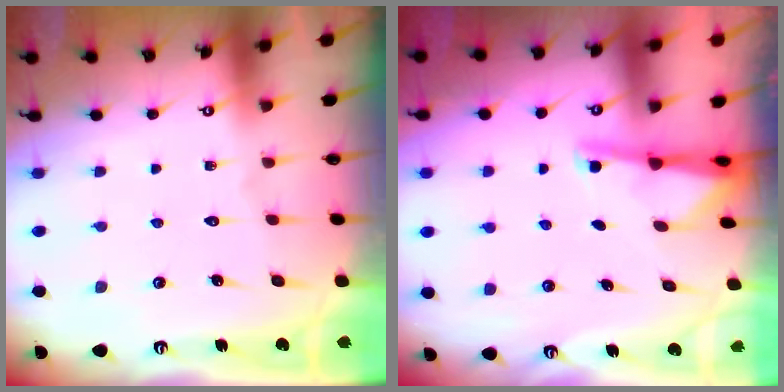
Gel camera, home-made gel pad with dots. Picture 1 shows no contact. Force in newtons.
{"total": 2.9, "press": 2.8, "slide": 0.5}